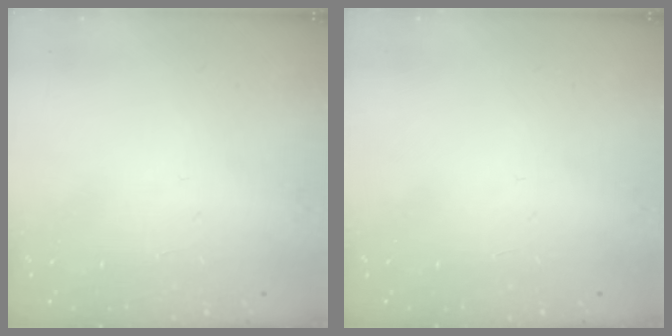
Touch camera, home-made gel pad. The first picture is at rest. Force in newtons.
{"total": 0.0}